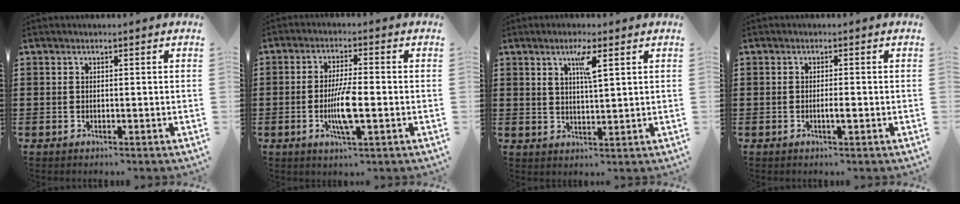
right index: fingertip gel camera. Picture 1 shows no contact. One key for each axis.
{"total": 6.6, "fx": -1.5, "fy": 1.2, "fz": 6.3, "tx": -0.127, "ty": -0.010, "tz": -0.031}
{"total": 4.0, "fx": 2.1, "fy": 0.6, "fz": 3.4, "tx": -0.065, "ty": 0.003, "tz": 0.031}
{"total": 1.5, "fx": -0.5, "fy": 0.0, "fz": 1.4, "tx": -0.026, "ty": -0.004, "tz": -0.009}